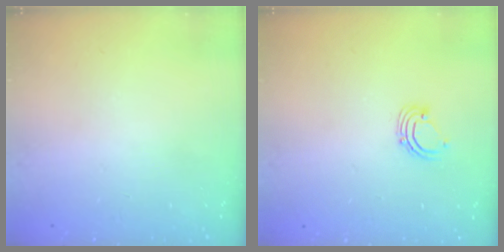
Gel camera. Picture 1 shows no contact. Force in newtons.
{"total": 2.9, "press": 2.9, "slide": 0.2}